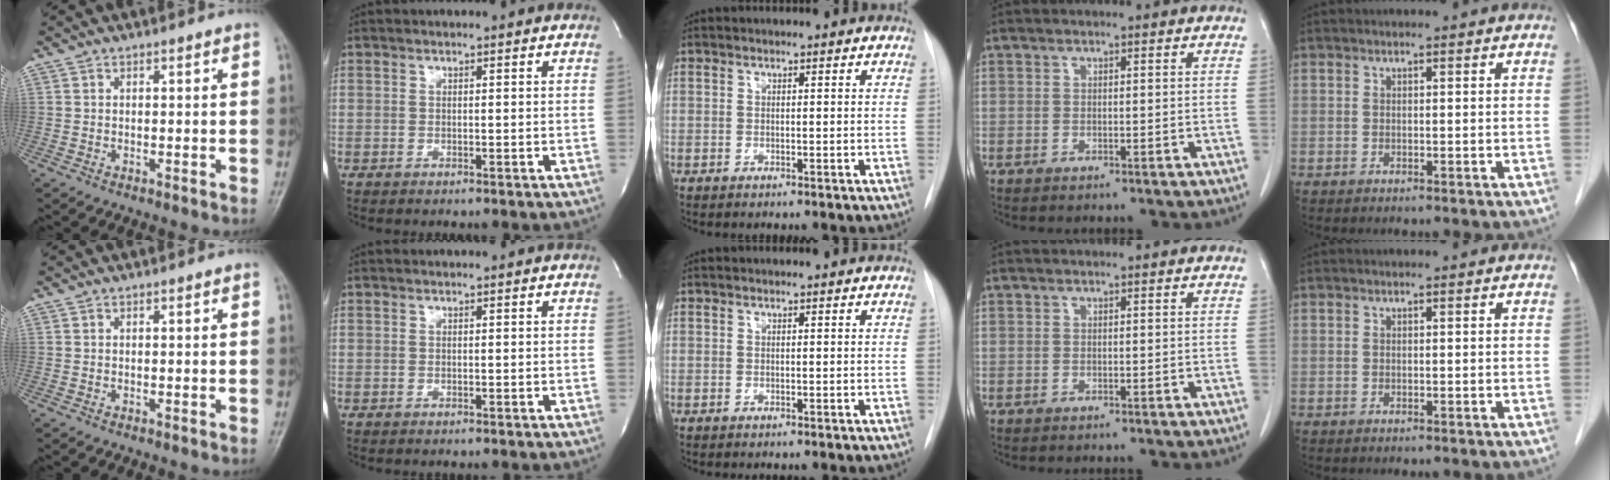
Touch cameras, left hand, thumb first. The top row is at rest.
{}